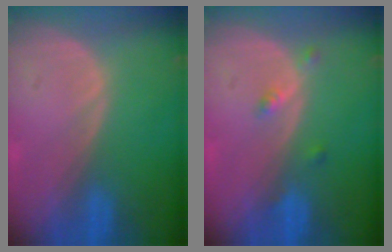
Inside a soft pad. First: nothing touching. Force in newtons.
{"total": 2.2, "press": 1.8, "slide": 1.3}